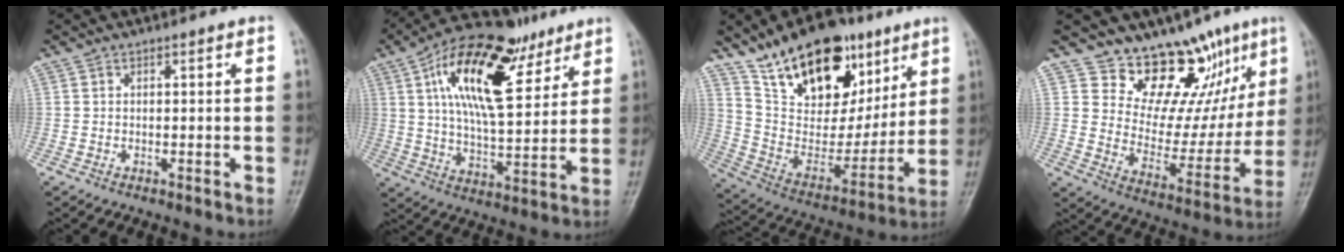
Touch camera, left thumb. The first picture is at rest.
{"total": 20.8, "force": [10.1, 9.4, 15.6], "torque": [-0.231, -0.024, 0.172]}
{"total": 24.8, "force": [14.5, 13.8, 14.6], "torque": [-0.192, -0.042, 0.256]}
{"total": 15.5, "force": [11.1, 7.9, 7.4], "torque": [-0.036, -0.078, 0.181]}